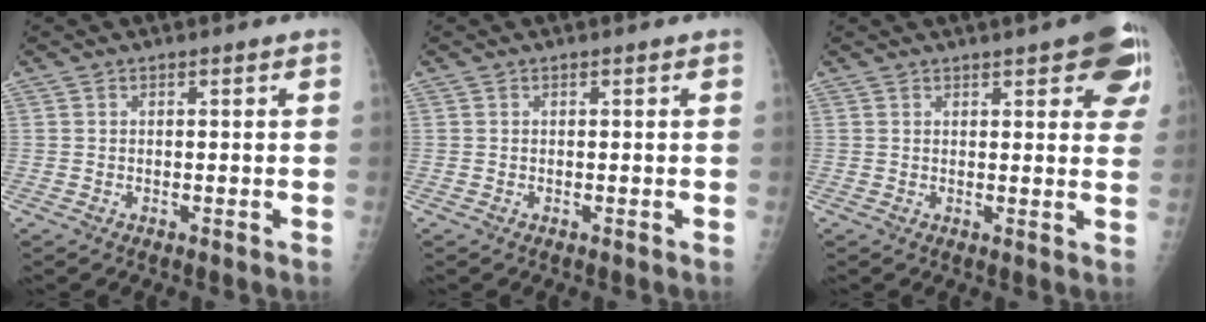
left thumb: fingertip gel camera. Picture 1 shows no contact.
{"total": 0.0}
{"total": 11.6, "force": [5.8, 3.7, 9.3], "torque": [-0.080, -0.015, 0.063]}